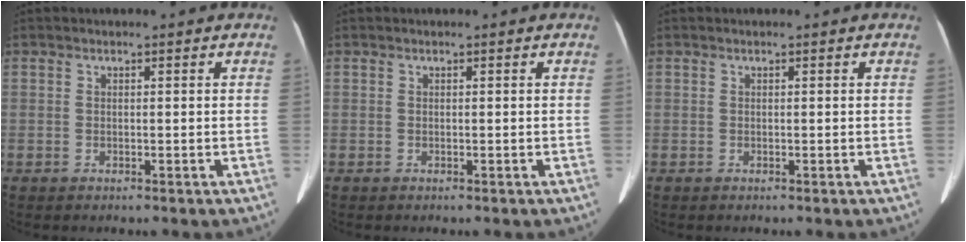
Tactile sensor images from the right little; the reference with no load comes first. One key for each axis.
{"total": 0.0}
{"total": 0.0}